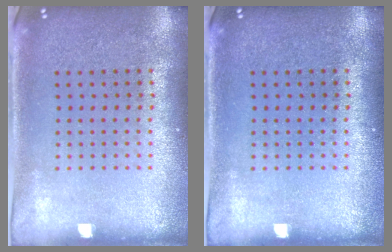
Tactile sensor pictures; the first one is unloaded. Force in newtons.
{"total": 0.0}